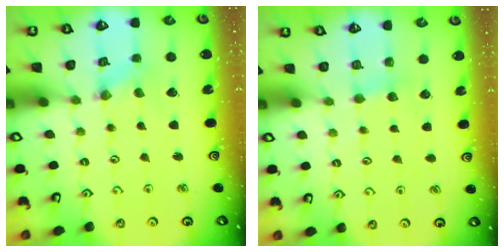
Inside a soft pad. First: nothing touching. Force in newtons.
{"total": 3.0, "press": 3.0, "slide": 0.4}